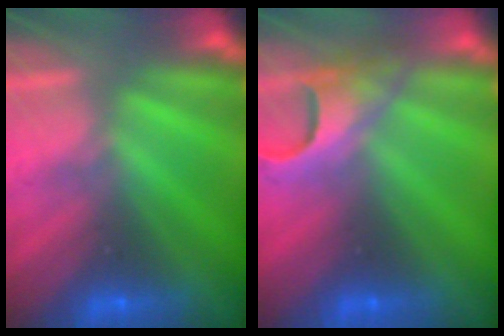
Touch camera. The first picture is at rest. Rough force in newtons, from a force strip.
{"total": 4.6}